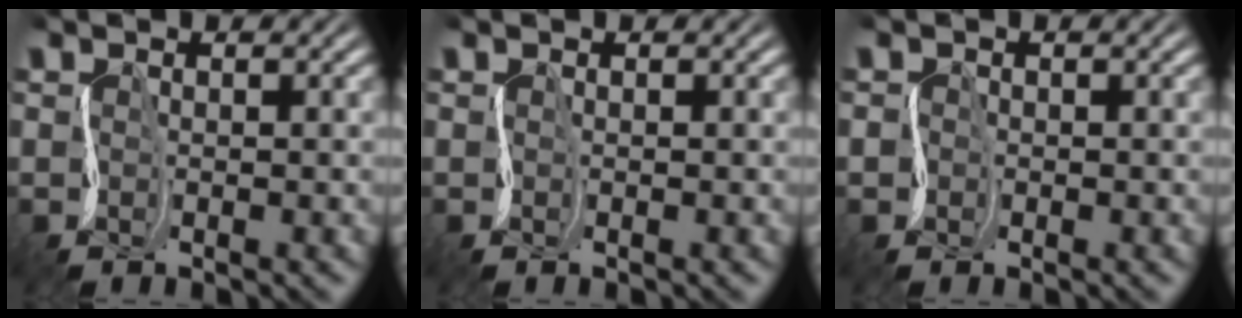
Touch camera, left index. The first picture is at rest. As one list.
[{"total": 0.0}, {"total": 0.8, "force": [-0.3, 0.7, 0.0], "torque": [0.004, -0.001, -0.009]}]